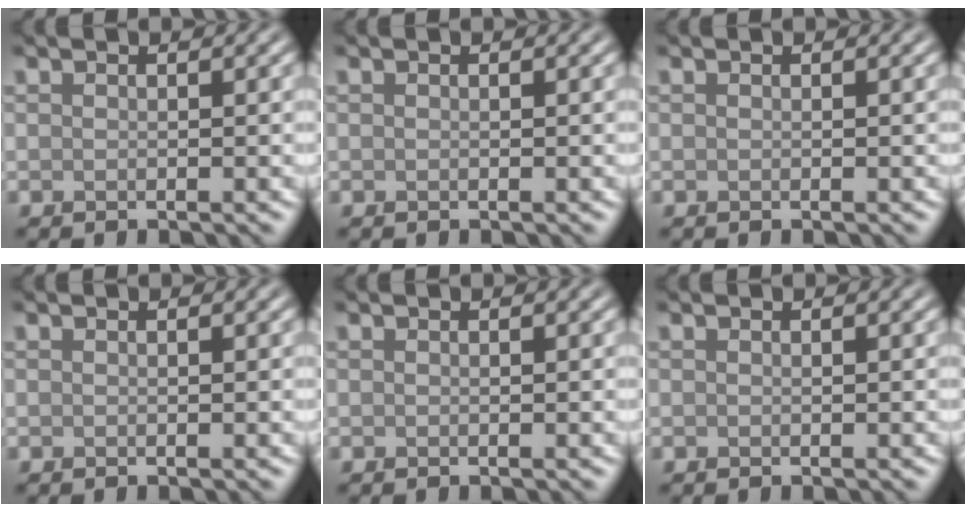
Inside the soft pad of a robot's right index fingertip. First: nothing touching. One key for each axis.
{"total": 0.0}
{"total": 0.0}
{"total": 0.0}
{"total": 0.0}
{"total": 0.0}